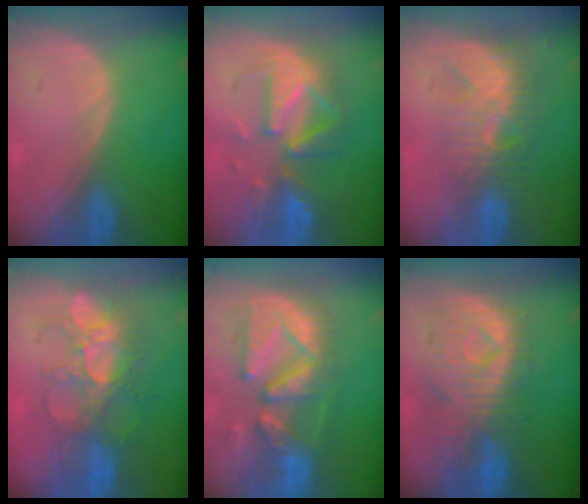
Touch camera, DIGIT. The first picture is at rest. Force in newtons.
{"total": 9.1, "press": 8.8, "slide": 2.1}
{"total": 9.0, "press": 7.7, "slide": 4.6}
{"total": 8.8, "press": 8.5, "slide": 2.3}
{"total": 12.0, "press": 11.0, "slide": 4.8}
{"total": 10.2, "press": 9.3, "slide": 4.2}